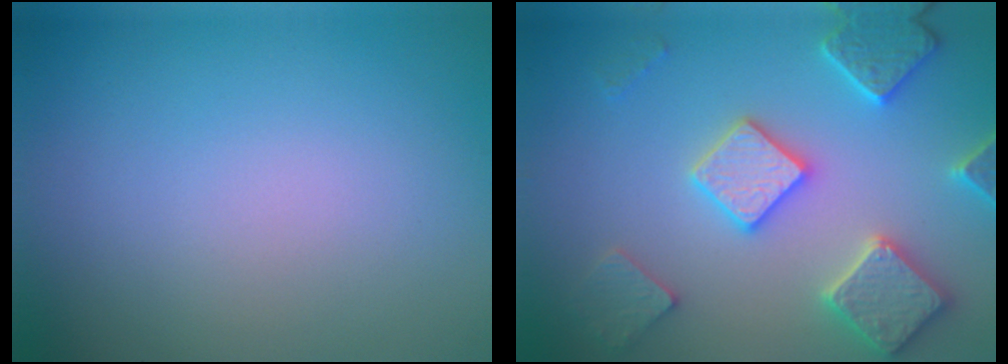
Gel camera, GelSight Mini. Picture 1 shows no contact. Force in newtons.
{"total": 5.8, "press": 5.7, "slide": 1.4}